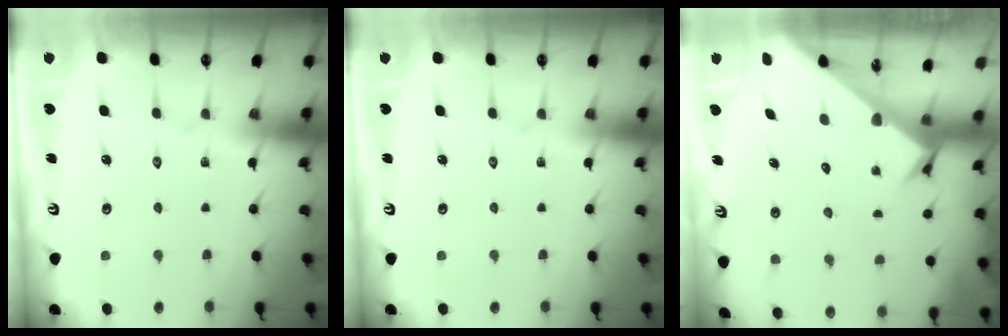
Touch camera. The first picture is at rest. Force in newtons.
{"total": 0.0}
{"total": 2.6, "press": 2.6, "slide": 0.2}